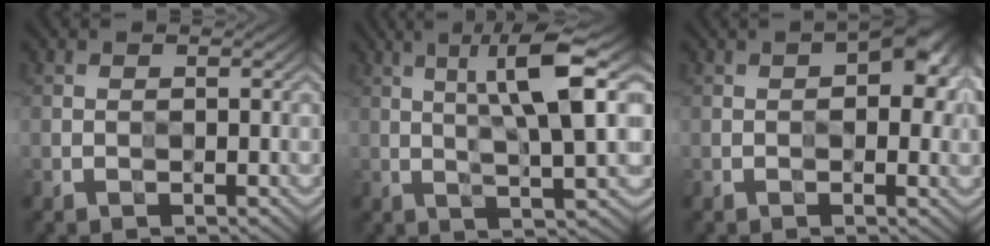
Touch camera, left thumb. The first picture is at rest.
{"total": 9.8, "force": [2.8, 1.5, 9.3], "torque": [-0.154, 0.015, 0.045]}
{"total": 6.0, "force": [0.9, 3.1, 5.1], "torque": [-0.058, 0.008, 0.009]}